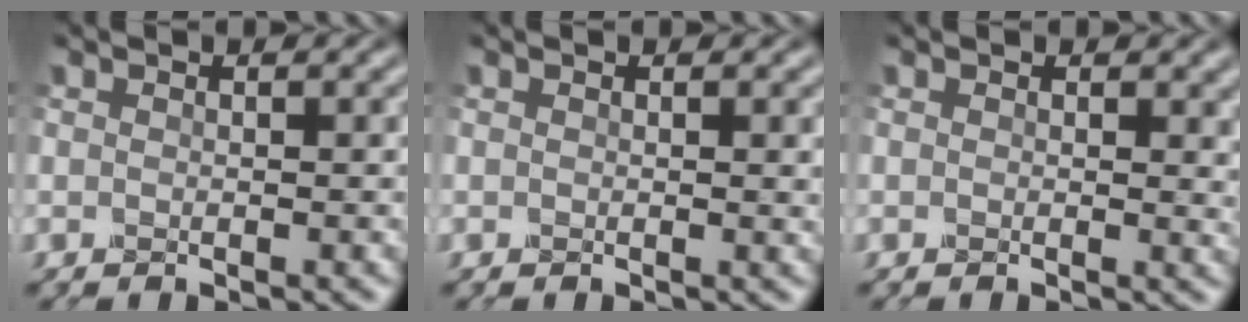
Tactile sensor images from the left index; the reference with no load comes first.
{"total": 0.7, "force": [0.1, 0.1, 0.7], "torque": [-0.014, -0.005, 0.000]}
{"total": 2.1, "force": [0.2, 1.0, 1.8], "torque": [-0.033, -0.006, 0.001]}